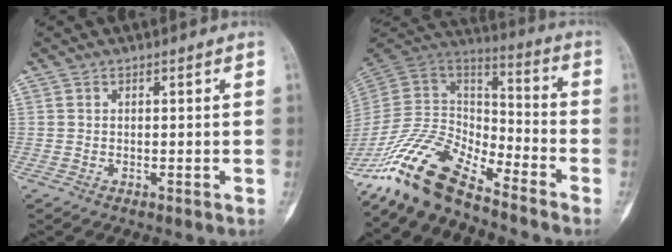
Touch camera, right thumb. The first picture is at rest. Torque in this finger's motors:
{"motor_torque": [1.05, -0.07, 1.45, -1.32, 0.40]}